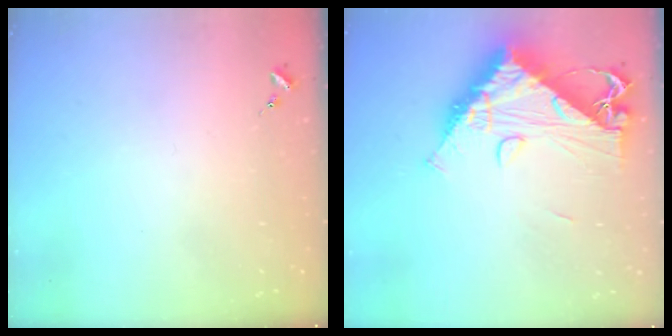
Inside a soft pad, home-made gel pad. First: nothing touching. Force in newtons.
{"total": 15.5, "press": 15.5, "slide": 1.5}